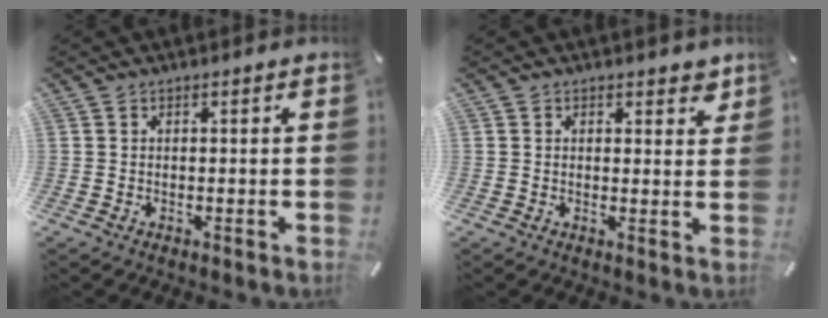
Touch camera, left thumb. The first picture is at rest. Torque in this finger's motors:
{"motor_torque": [0.35, -0.44, 0.01, 0.55, -0.05]}